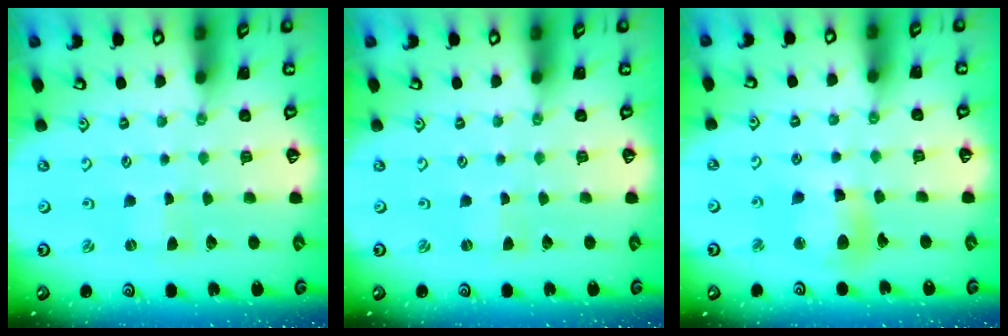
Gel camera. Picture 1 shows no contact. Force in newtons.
{"total": 0.0}
{"total": 11.1, "press": 10.8, "slide": 2.2}